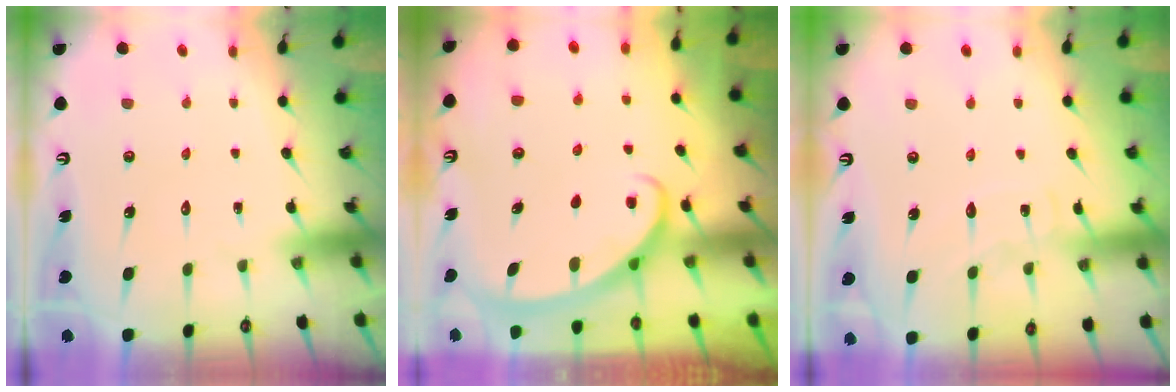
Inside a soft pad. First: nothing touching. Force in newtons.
{"total": 2.9, "press": 2.9, "slide": 0.4}
{"total": 6.4, "press": 6.3, "slide": 0.6}